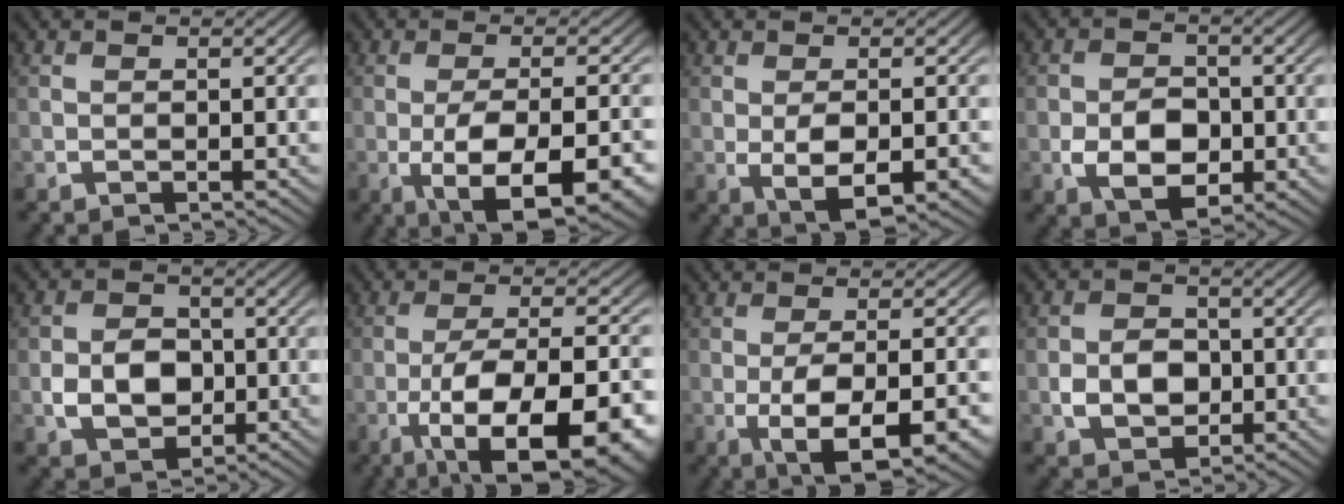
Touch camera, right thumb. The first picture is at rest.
{"total": 10.2, "force": [-3.6, 5.2, 8.0], "torque": [-0.165, -0.044, -0.028]}
{"total": 5.8, "force": [-1.4, 3.4, 4.6], "torque": [-0.108, -0.033, 0.000]}
{"total": 7.1, "force": [-1.3, 5.0, 4.9], "torque": [-0.096, -0.027, -0.006]}
{"total": 5.8, "force": [-0.9, 4.5, 3.6], "torque": [-0.069, -0.022, -0.002]}
{"total": 13.2, "force": [-4.2, 6.6, 10.6], "torque": [-0.208, -0.056, -0.033]}
{"total": 8.8, "force": [-3.0, 4.6, 6.8], "torque": [-0.149, -0.043, -0.021]}
{"total": 5.0, "force": [-0.8, 3.9, 3.1], "torque": [-0.057, -0.019, -0.001]}